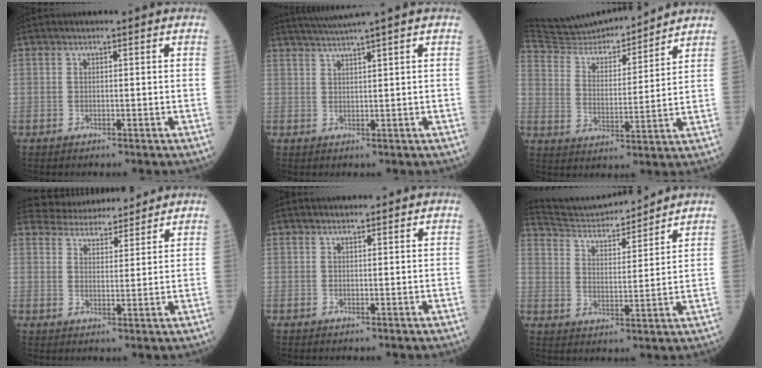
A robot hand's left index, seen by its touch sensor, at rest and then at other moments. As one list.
[{"total": 4.2, "force": [3.4, -1.6, 1.8], "torque": [-0.038, 0.007, 0.071]}, {"total": 18.2, "force": [17.5, 2.7, 4.1], "torque": [-0.081, 0.006, 0.289]}, {"total": 8.4, "force": [8.2, 1.8, 0.6], "torque": [-0.010, 0.016, 0.118]}, {"total": 1.8, "force": [1.8, 0.2, 0.2], "torque": [-0.007, 0.013, 0.025]}, {"total": 11.5, "force": [11.4, 0.1, 1.7], "torque": [-0.042, 0.009, 0.194]}]